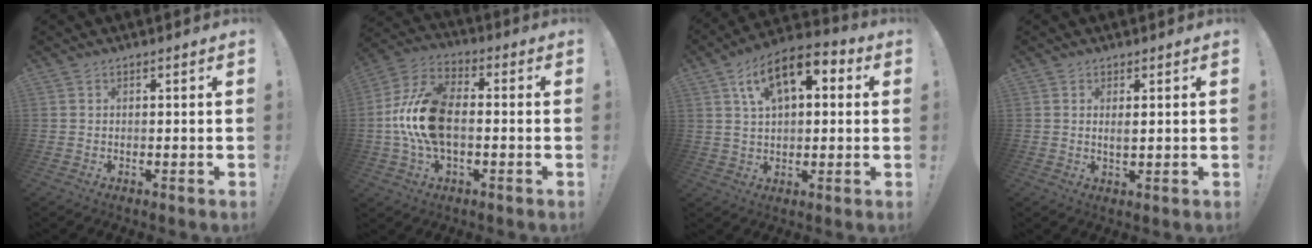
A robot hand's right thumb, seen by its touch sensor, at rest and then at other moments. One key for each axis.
{"total": 16.9, "fx": -1.4, "fy": 10.0, "fz": 13.6, "tx": -0.260, "ty": 0.015, "tz": -0.021}
{"total": 13.7, "fx": 5.3, "fy": 7.1, "fz": 10.4, "tx": -0.169, "ty": -0.006, "tz": 0.095}
{"total": 2.0, "fx": 0.8, "fy": 0.5, "fz": 1.8, "tx": -0.021, "ty": -0.008, "tz": 0.011}